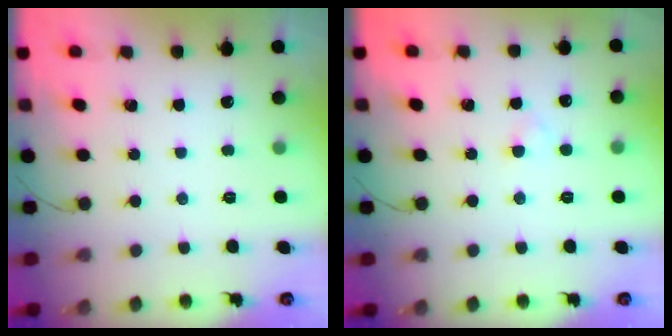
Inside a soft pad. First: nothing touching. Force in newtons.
{"total": 1.5, "press": 1.3, "slide": 0.8}